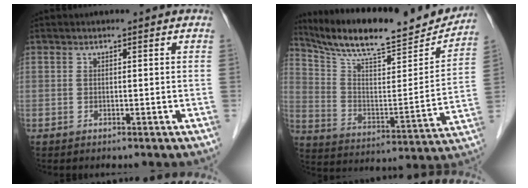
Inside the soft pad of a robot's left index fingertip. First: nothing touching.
{"total": 21.5, "force": [19.4, 3.5, 8.6], "torque": [-0.149, -0.015, 0.298]}